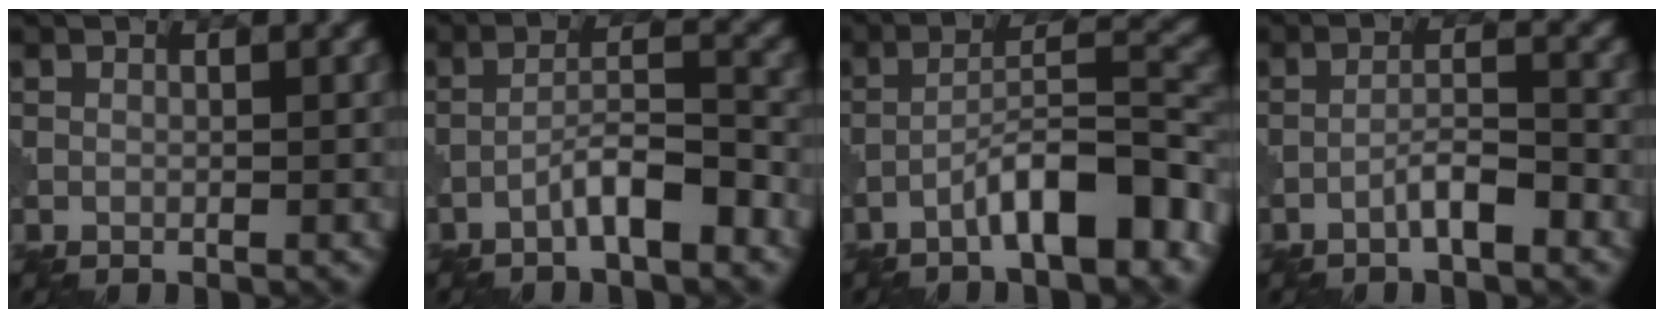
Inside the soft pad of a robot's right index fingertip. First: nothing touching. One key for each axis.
{"total": 4.2, "fx": -2.6, "fy": 0.8, "fz": 3.2, "tx": -0.057, "ty": 0.016, "tz": -0.053}
{"total": 7.3, "fx": -4.4, "fy": 1.5, "fz": 5.6, "tx": -0.090, "ty": 0.020, "tz": -0.075}
{"total": 2.9, "fx": -1.8, "fy": 0.5, "fz": 2.2, "tx": -0.038, "ty": 0.012, "tz": -0.036}